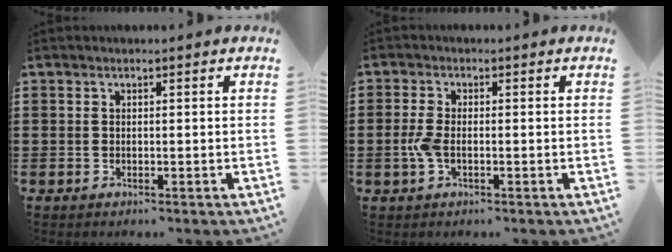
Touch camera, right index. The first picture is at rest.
{"total": 2.8, "force": [-0.7, 1.1, 2.4], "torque": [-0.066, -0.008, -0.018]}